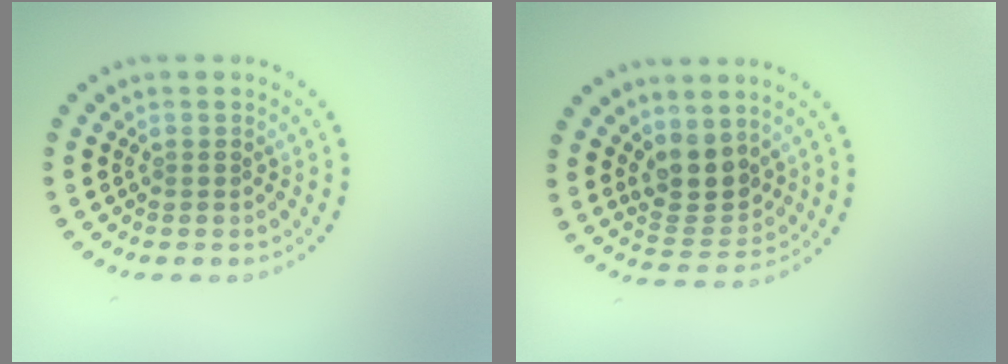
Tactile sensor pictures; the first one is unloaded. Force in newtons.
{"total": 3.6, "press": 3.2, "slide": 1.6}